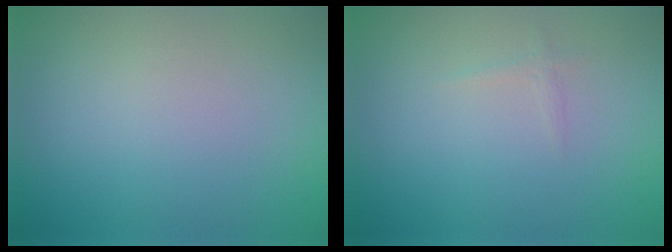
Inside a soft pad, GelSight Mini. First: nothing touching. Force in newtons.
{"total": 0.5, "press": 0.5, "slide": 0.0}